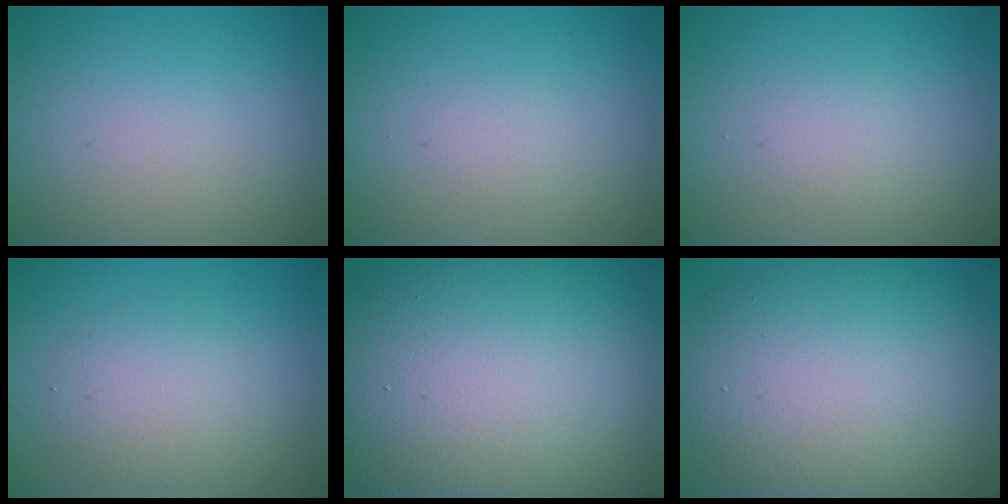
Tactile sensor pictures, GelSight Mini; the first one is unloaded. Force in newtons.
{"total": 0.9, "press": 0.9, "slide": 0.1}
{"total": 1.3, "press": 1.3, "slide": 0.1}
{"total": 3.0, "press": 3.0, "slide": 0.2}
{"total": 18.4, "press": 18.4, "slide": 0.8}
{"total": 13.4, "press": 13.4, "slide": 0.4}